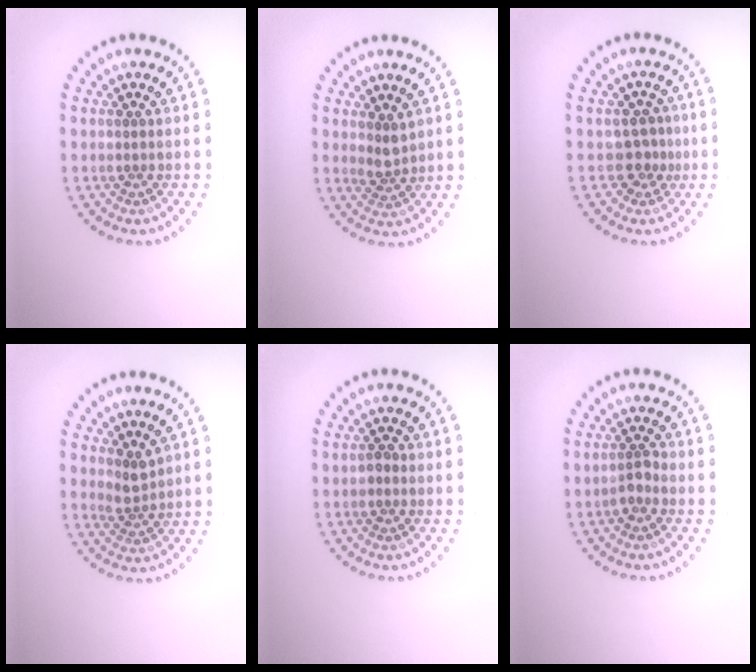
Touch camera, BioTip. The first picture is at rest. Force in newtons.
{"total": 1.7, "press": 1.4, "slide": 1.0}
{"total": 2.3, "press": 1.5, "slide": 1.7}
{"total": 1.8, "press": 1.2, "slide": 1.3}
{"total": 0.8, "press": 0.8, "slide": 0.2}
{"total": 1.4, "press": 1.1, "slide": 0.9}